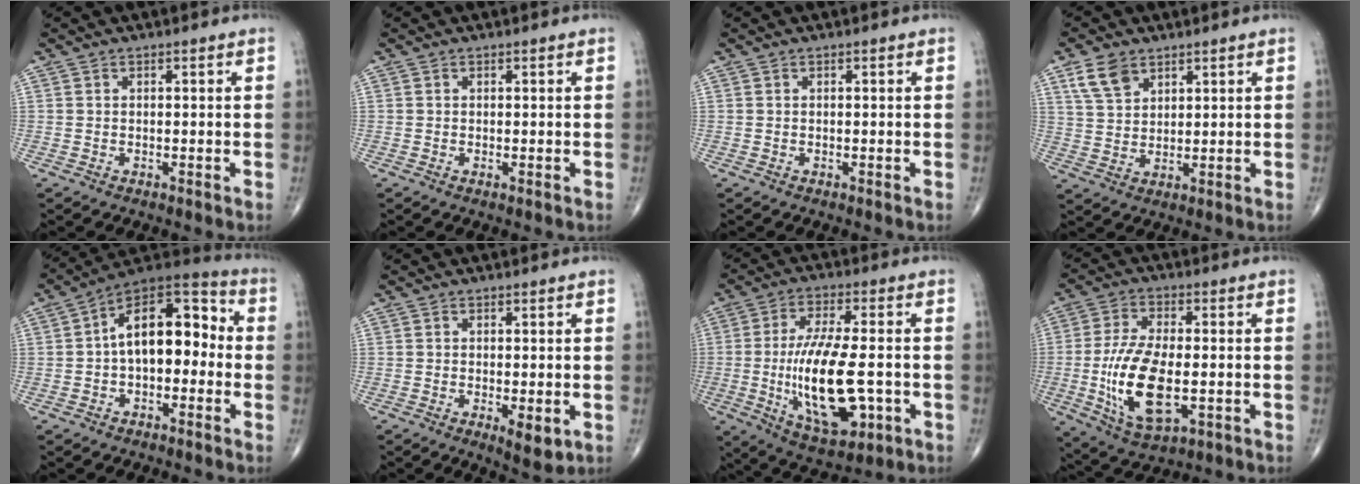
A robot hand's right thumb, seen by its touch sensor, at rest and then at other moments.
{"total": 0.0}
{"total": 0.0}
{"total": 6.3, "force": [3.7, 3.9, 3.2], "torque": [-0.050, -0.014, 0.078]}
{"total": 15.1, "force": [-0.1, 8.6, 12.5], "torque": [-0.158, 0.050, -0.019]}
{"total": 4.3, "force": [-1.1, 1.6, 3.9], "torque": [-0.053, -0.013, -0.014]}
{"total": 17.8, "force": [-3.1, 7.0, 16.1], "torque": [-0.284, -0.001, -0.040]}
{"total": 15.0, "force": [-2.6, 6.9, 13.0], "torque": [-0.250, -0.005, -0.039]}